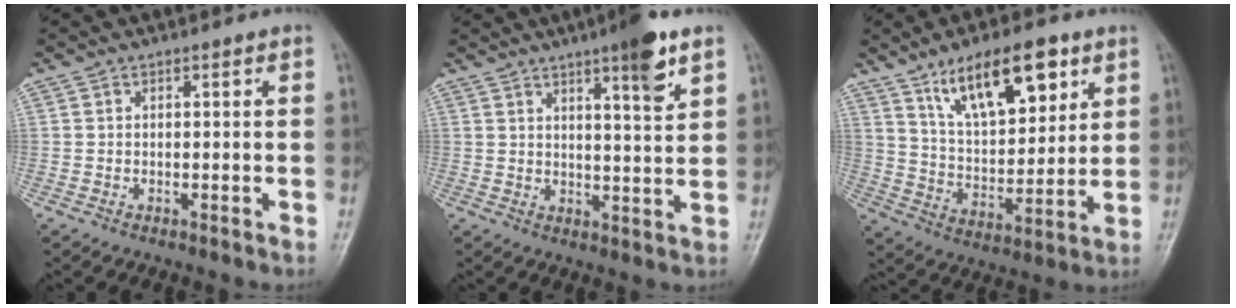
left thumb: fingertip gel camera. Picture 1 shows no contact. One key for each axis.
{"total": 8.3, "fx": 5.0, "fy": 1.1, "fz": 6.6, "tx": -0.090, "ty": -0.028, "tz": 0.072}
{"total": 15.9, "fx": 9.0, "fy": 6.7, "fz": 11.3, "tx": -0.151, "ty": -0.040, "tz": 0.160}